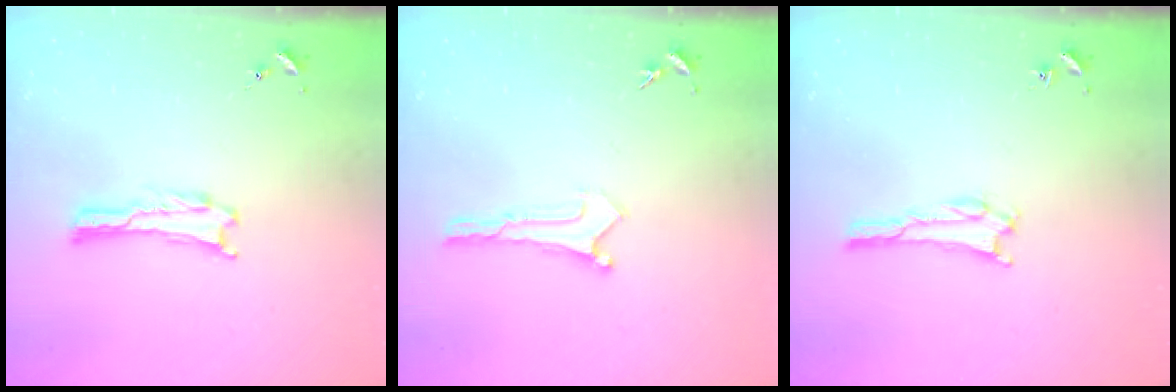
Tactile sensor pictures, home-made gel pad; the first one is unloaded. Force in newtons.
{"total": 0.0}
{"total": 1.5, "press": 1.5, "slide": 0.2}